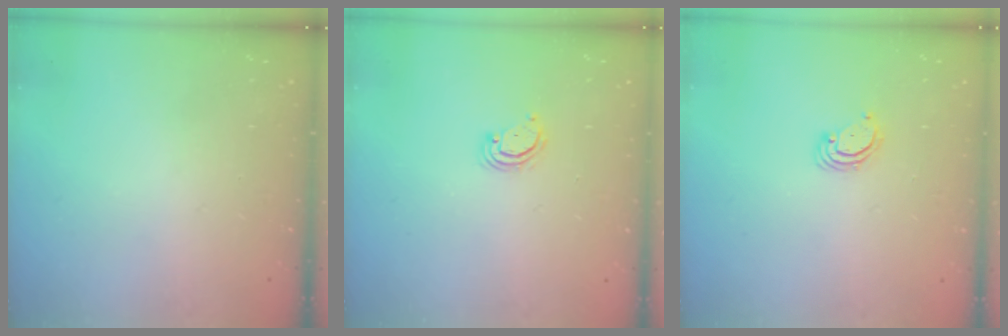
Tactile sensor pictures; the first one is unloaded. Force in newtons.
{"total": 2.9, "press": 2.9, "slide": 0.2}
{"total": 3.5, "press": 3.5, "slide": 0.3}